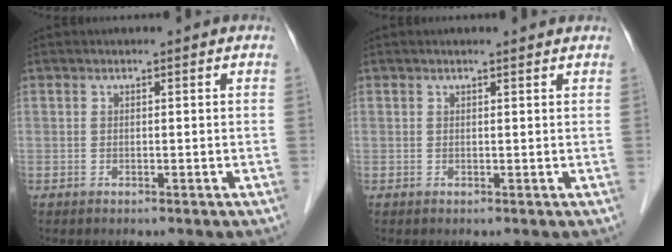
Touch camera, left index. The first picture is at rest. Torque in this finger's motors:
{"motor_torque": [0.94, -1.19, 0.04, 0.02]}